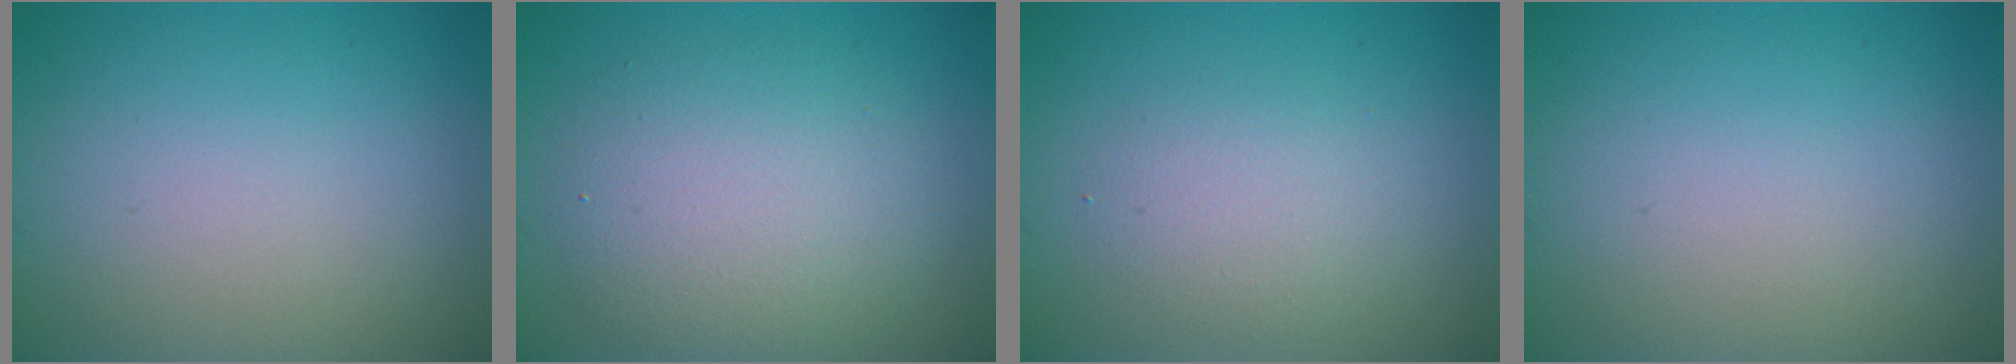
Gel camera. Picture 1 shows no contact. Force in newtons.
{"total": 5.7, "press": 5.7, "slide": 0.4}
{"total": 2.4, "press": 2.4, "slide": 0.0}
{"total": 0.0}